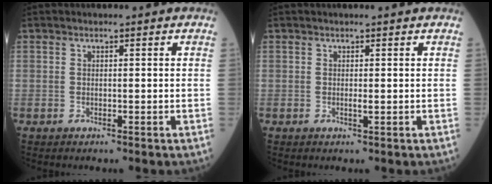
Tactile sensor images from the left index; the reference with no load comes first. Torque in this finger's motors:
{"motor_torque": [0.27, 0.08, -0.01, 0.01]}